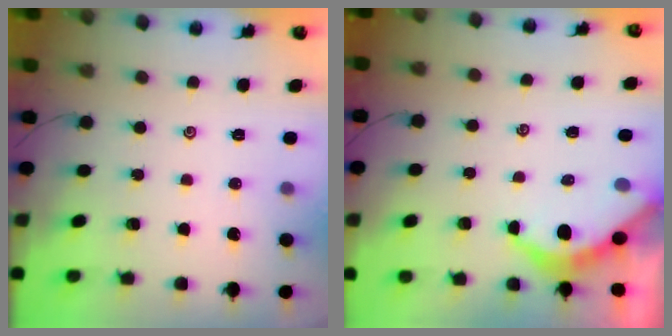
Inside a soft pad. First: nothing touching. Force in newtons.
{"total": 4.9, "press": 4.9, "slide": 0.4}